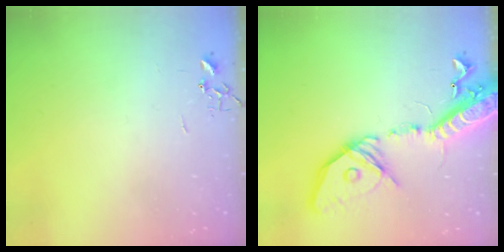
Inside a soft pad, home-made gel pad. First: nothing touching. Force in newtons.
{"total": 25.2, "press": 24.7, "slide": 4.9}